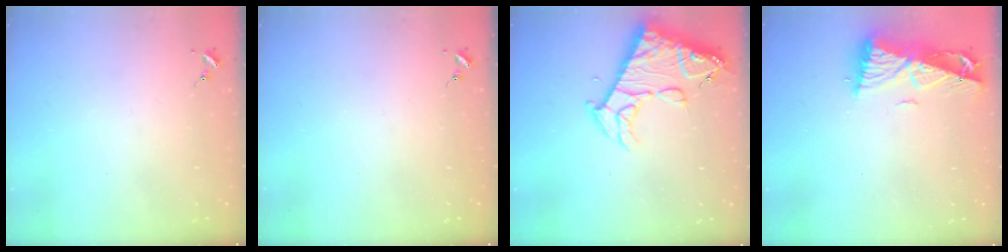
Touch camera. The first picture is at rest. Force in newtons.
{"total": 0.0}
{"total": 16.3, "press": 16.2, "slide": 1.8}
{"total": 10.1, "press": 10.0, "slide": 1.2}